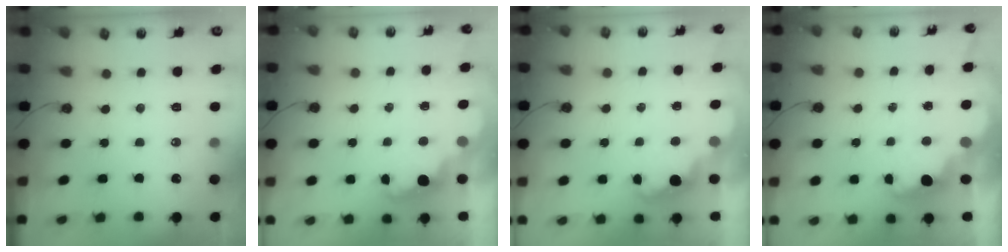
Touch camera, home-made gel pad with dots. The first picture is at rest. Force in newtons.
{"total": 2.3, "press": 2.3, "slide": 0.5}
{"total": 2.3, "press": 2.2, "slide": 0.6}
{"total": 3.5, "press": 3.4, "slide": 0.7}